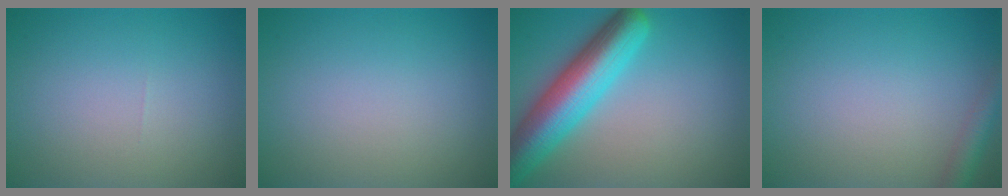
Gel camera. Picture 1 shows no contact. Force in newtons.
{"total": 0.0}
{"total": 8.5, "press": 8.5, "slide": 0.5}
{"total": 2.4, "press": 2.4, "slide": 0.1}